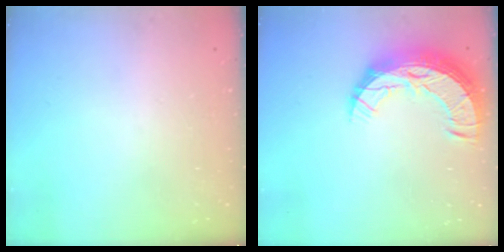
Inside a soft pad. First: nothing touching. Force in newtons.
{"total": 13.4, "press": 13.4, "slide": 0.9}